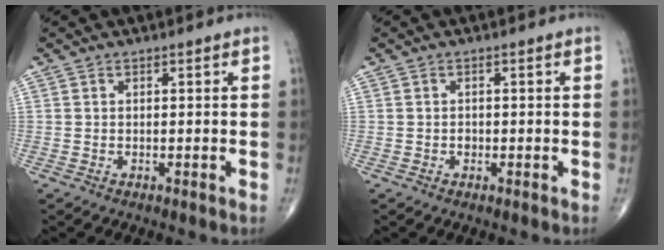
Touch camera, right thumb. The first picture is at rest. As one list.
[{"total": 0.8, "force": [-0.3, 0.7, 0.4], "torque": [-0.003, 0.003, -0.006]}]